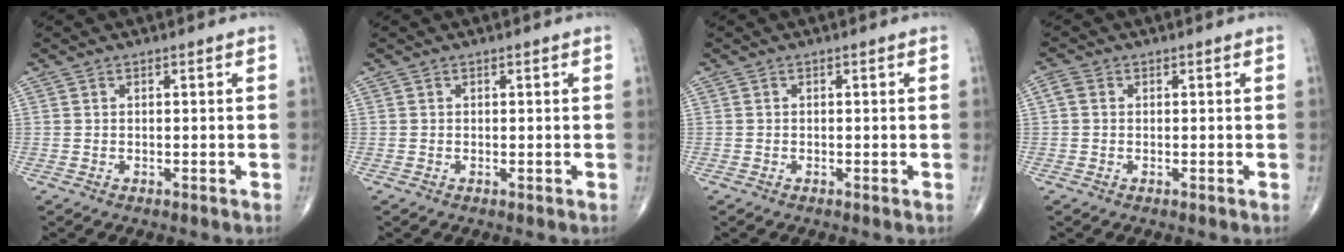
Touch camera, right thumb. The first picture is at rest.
{"total": 0.0}
{"total": 0.0}
{"total": 1.8, "force": [0.2, 1.4, 1.0], "torque": [-0.020, 0.007, 0.000]}